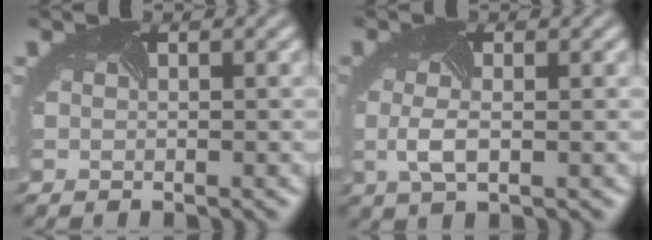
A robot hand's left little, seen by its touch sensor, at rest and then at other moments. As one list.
[{"total": 2.3, "force": [-0.3, 0.8, 2.1], "torque": [-0.055, -0.002, -0.006]}]